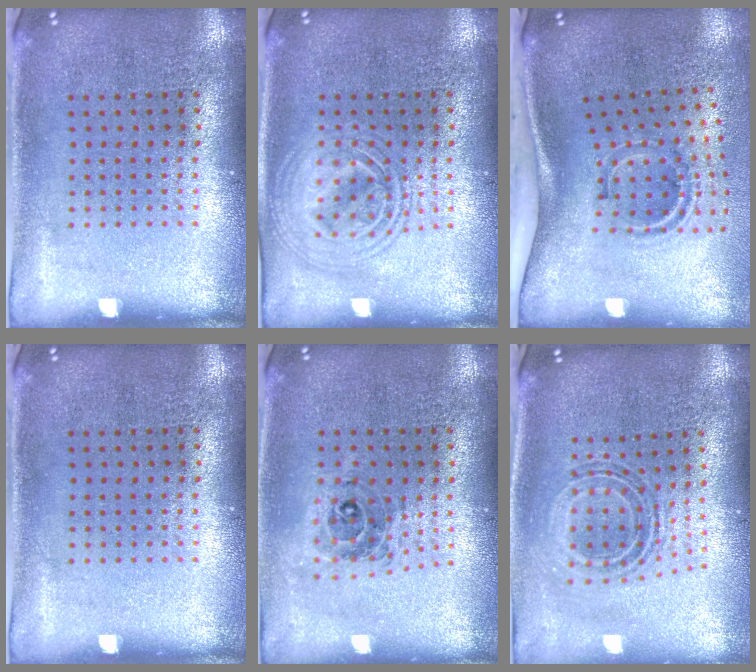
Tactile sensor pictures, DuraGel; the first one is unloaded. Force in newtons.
{"total": 2.8, "press": 2.8, "slide": 0.3}
{"total": 2.1, "press": 1.2, "slide": 1.7}
{"total": 0.0}
{"total": 0.7, "press": 0.7, "slide": 0.1}
{"total": 0.8, "press": 0.8, "slide": 0.3}